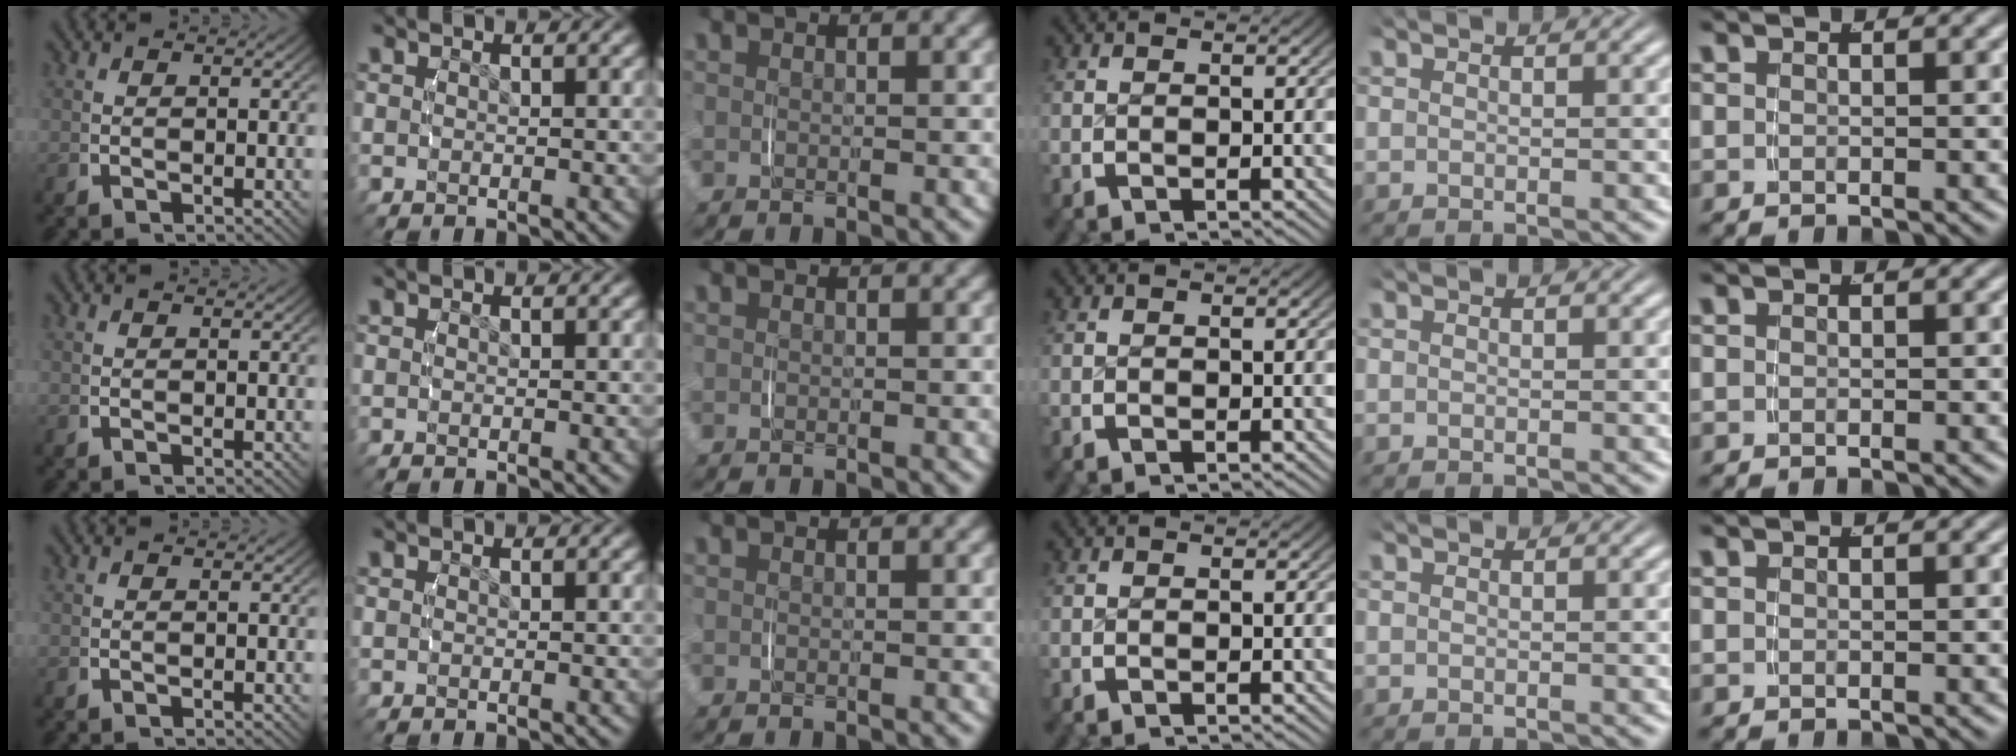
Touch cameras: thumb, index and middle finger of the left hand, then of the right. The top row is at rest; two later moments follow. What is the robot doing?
{"motion": "lift_and_place", "object": "scarf"}